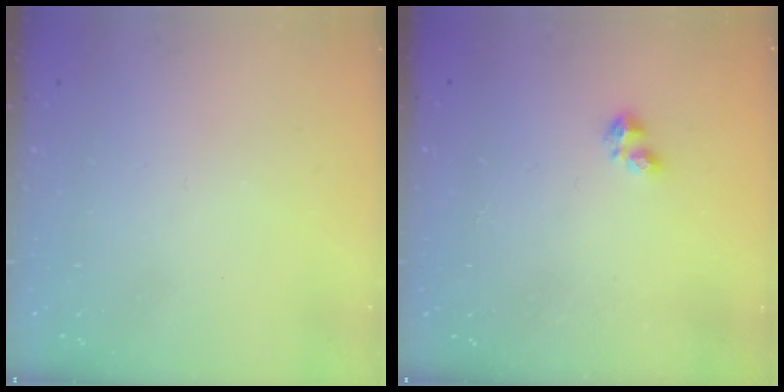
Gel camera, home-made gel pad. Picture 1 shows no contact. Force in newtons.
{"total": 2.2, "press": 2.2, "slide": 0.4}